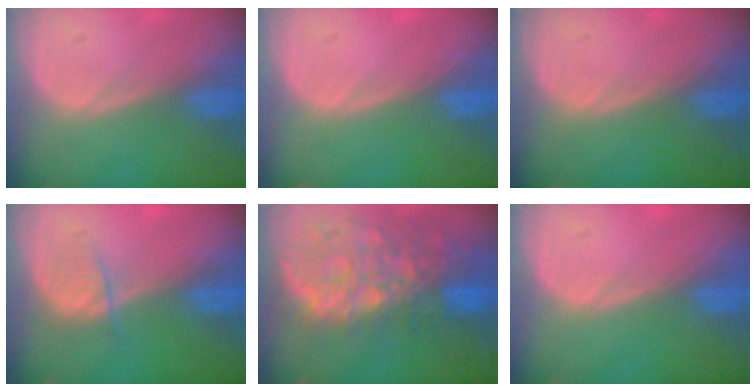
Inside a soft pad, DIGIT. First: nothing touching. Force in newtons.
{"total": 0.0}
{"total": 0.0}
{"total": 2.1, "press": 2.1, "slide": 0.3}
{"total": 12.8, "press": 10.5, "slide": 7.3}
{"total": 0.0}